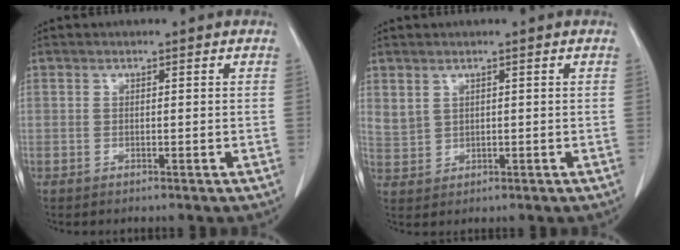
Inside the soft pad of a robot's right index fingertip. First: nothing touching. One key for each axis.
{"total": 2.8, "fx": 1.9, "fy": 1.9, "fz": 0.9, "tx": -0.016, "ty": 0.003, "tz": 0.050}